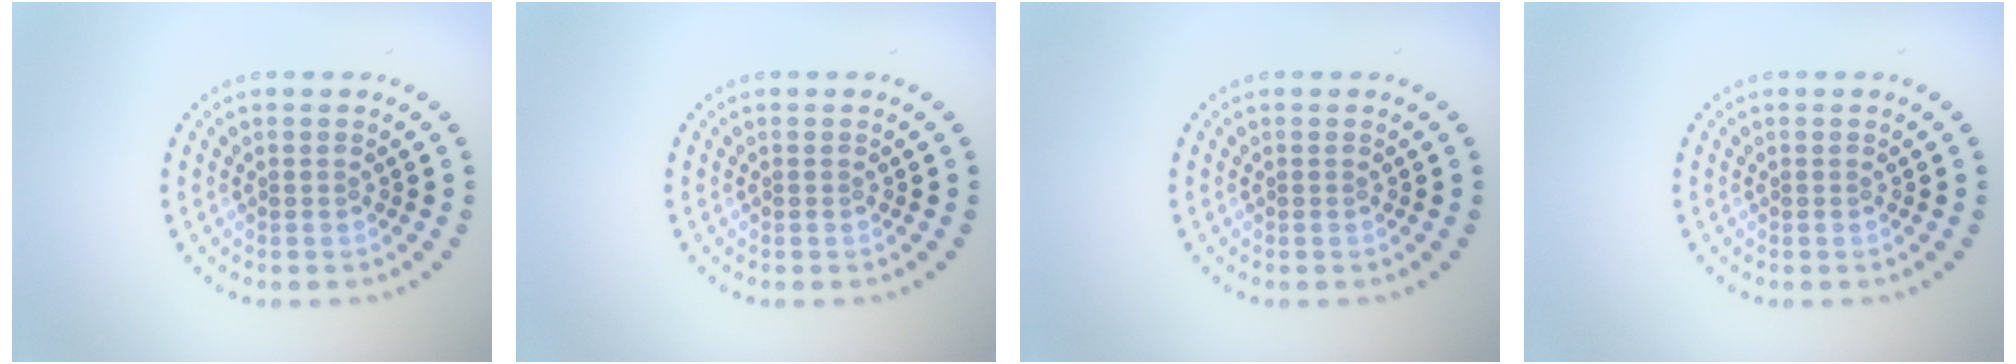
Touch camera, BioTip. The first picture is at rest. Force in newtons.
{"total": 0.0}
{"total": 0.0}
{"total": 0.0}